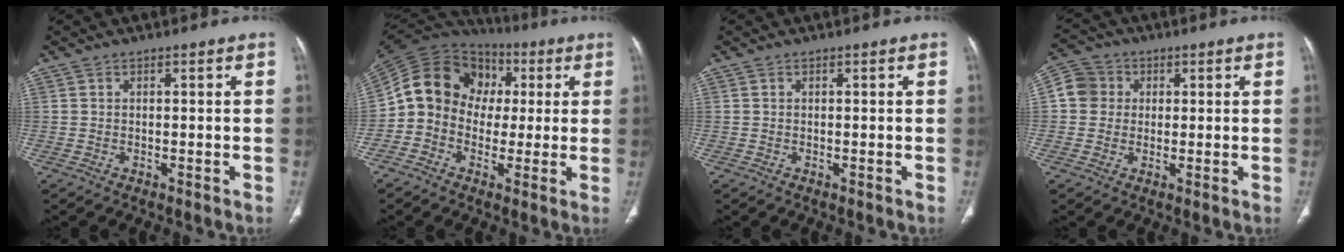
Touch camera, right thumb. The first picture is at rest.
{"total": 15.4, "force": [0.9, 13.2, 7.8], "torque": [-0.116, 0.042, 0.008]}
{"total": 0.0}
{"total": 6.3, "force": [1.0, 5.9, 1.9], "torque": [-0.019, 0.012, 0.011]}